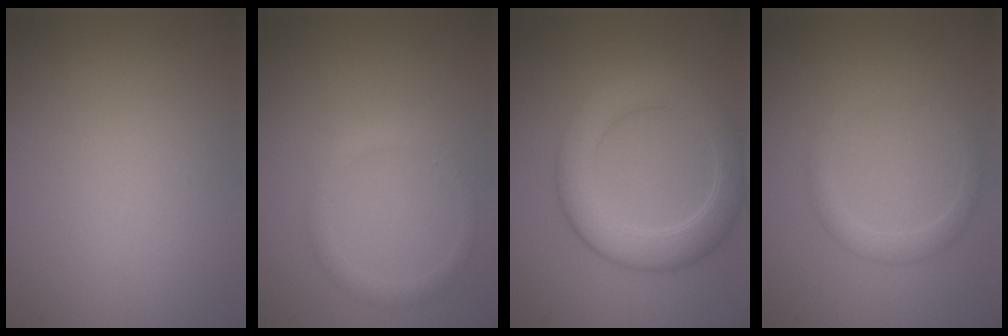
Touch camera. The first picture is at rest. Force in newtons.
{"total": 1.4, "press": 1.4, "slide": 0.1}
{"total": 5.3, "press": 5.3, "slide": 0.3}
{"total": 1.8, "press": 1.8, "slide": 0.0}